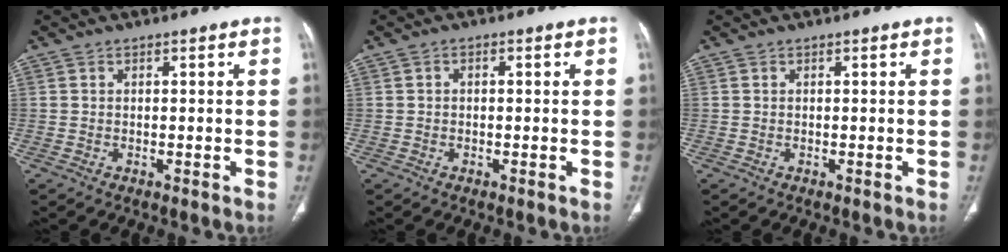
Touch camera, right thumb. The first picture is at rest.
{"total": 0.7, "force": [0.0, 0.5, 0.5], "torque": [-0.006, 0.002, -0.002]}
{"total": 0.0}